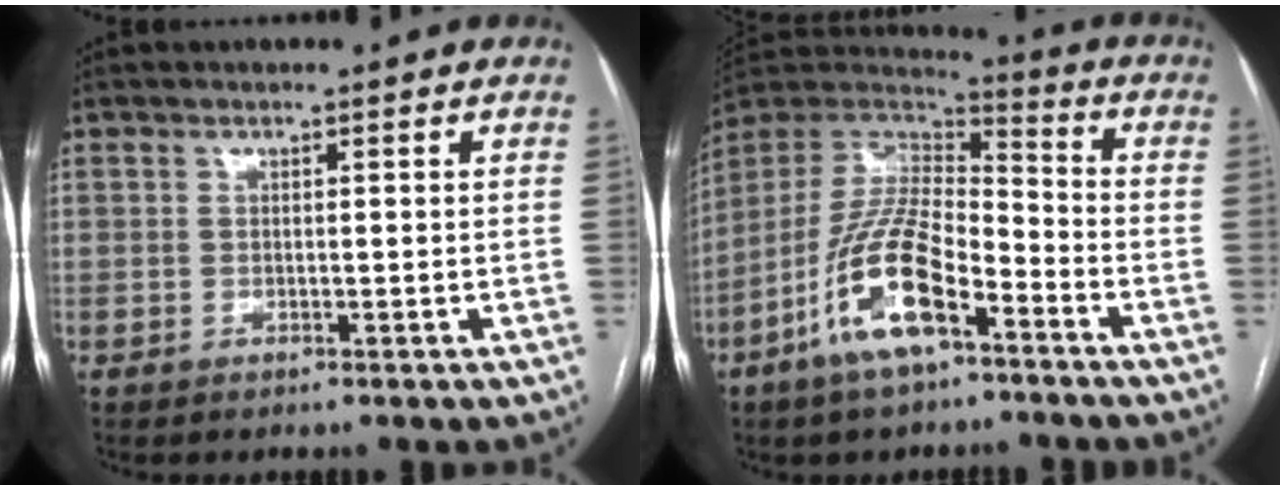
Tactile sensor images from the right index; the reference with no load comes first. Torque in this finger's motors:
{"motor_torque": [-0.15, -0.31, -0.06, -0.11]}